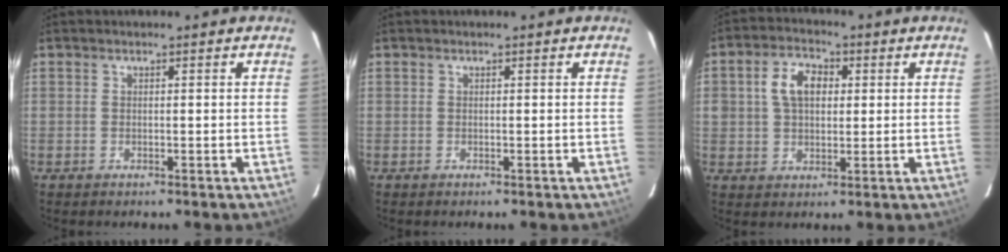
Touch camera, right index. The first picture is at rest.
{"total": 0.0}
{"total": 7.3, "force": [1.6, 5.2, 5.0], "torque": [-0.094, 0.022, 0.031]}